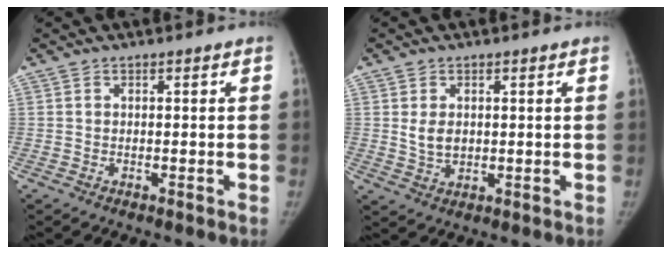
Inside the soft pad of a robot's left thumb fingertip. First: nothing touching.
{"total": 3.9, "force": [0.7, 2.8, 2.7], "torque": [-0.037, -0.009, 0.020]}